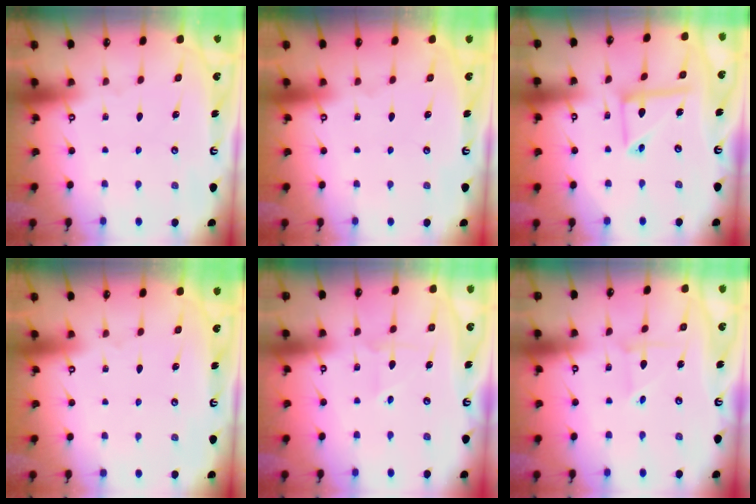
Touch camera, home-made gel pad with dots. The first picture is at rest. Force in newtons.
{"total": 0.0}
{"total": 9.1, "press": 9.1, "slide": 0.9}
{"total": 0.0}
{"total": 3.9, "press": 3.7, "slide": 1.0}
{"total": 2.2, "press": 2.2, "slide": 0.2}